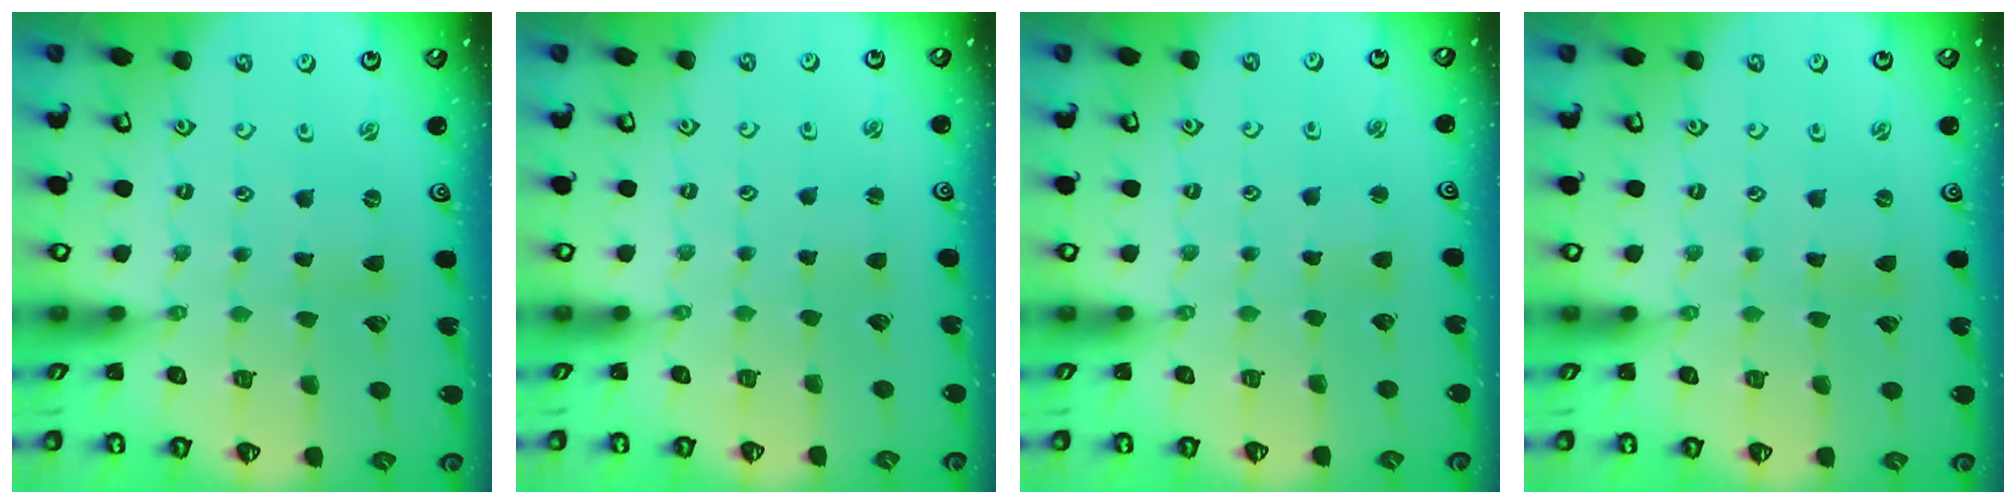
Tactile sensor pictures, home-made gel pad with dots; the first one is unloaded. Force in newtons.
{"total": 1.6, "press": 1.6, "slide": 0.2}
{"total": 2.7, "press": 2.6, "slide": 0.4}
{"total": 0.0}